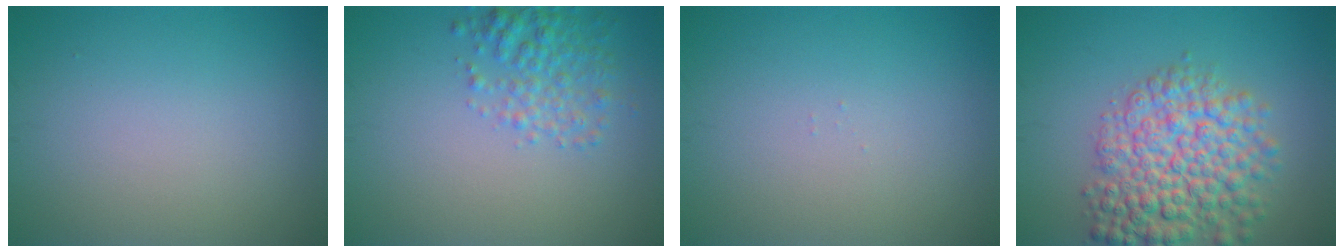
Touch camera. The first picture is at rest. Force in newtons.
{"total": 3.1, "press": 3.1, "slide": 0.1}
{"total": 0.0}
{"total": 8.0, "press": 8.0, "slide": 0.3}